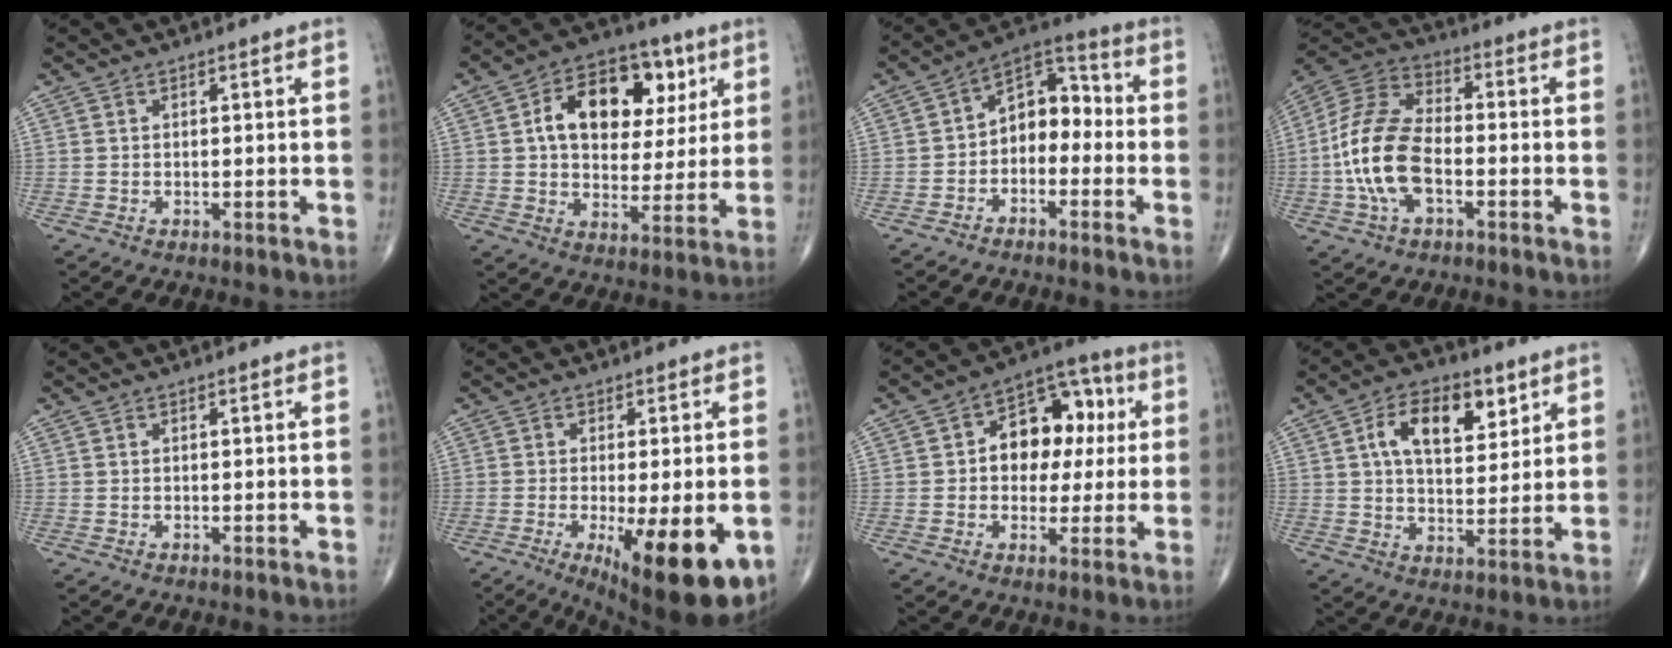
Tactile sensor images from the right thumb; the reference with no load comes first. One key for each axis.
{"total": 17.6, "fx": 5.3, "fy": 11.4, "fz": 12.3, "tx": -0.150, "ty": 0.005, "tz": 0.082}
{"total": 9.2, "fx": -1.9, "fy": 6.3, "fz": 6.4, "tx": -0.063, "ty": 0.048, "tz": -0.051}
{"total": 15.2, "fx": -3.1, "fy": 8.2, "fz": 12.4, "tx": -0.258, "ty": 0.031, "tz": -0.064}
{"total": 0.0}
{"total": 15.8, "fx": -5.3, "fy": 4.7, "fz": 14.2, "tx": -0.176, "ty": -0.021, "tz": -0.064}
{"total": 13.5, "fx": 1.9, "fy": 9.4, "fz": 9.5, "tx": -0.082, "ty": 0.024, "tz": 0.020}
{"total": 12.6, "fx": 5.0, "fy": 6.9, "fz": 9.3, "tx": -0.125, "ty": -0.013, "tz": 0.084}